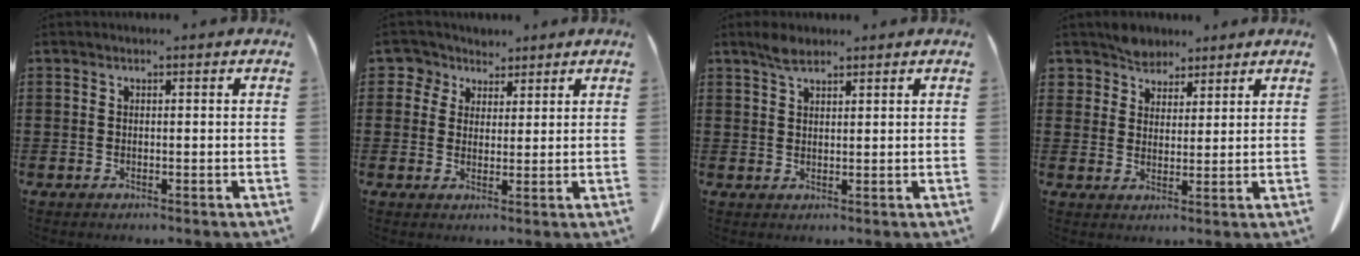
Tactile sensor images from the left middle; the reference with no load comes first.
{"total": 4.2, "force": [2.7, 3.1, 0.6], "torque": [-0.035, 0.005, 0.048]}
{"total": 2.7, "force": [2.0, 0.9, 1.6], "torque": [-0.037, 0.003, 0.037]}
{"total": 4.2, "force": [3.8, 1.9, 0.0], "torque": [-0.017, -0.004, 0.074]}